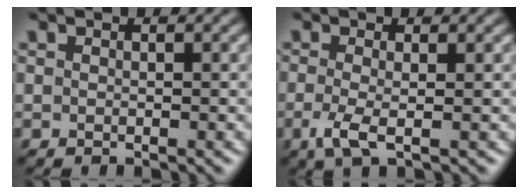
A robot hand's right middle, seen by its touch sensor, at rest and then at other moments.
{"total": 2.5, "force": [-0.8, 0.7, 2.3], "torque": [-0.056, -0.010, -0.019]}